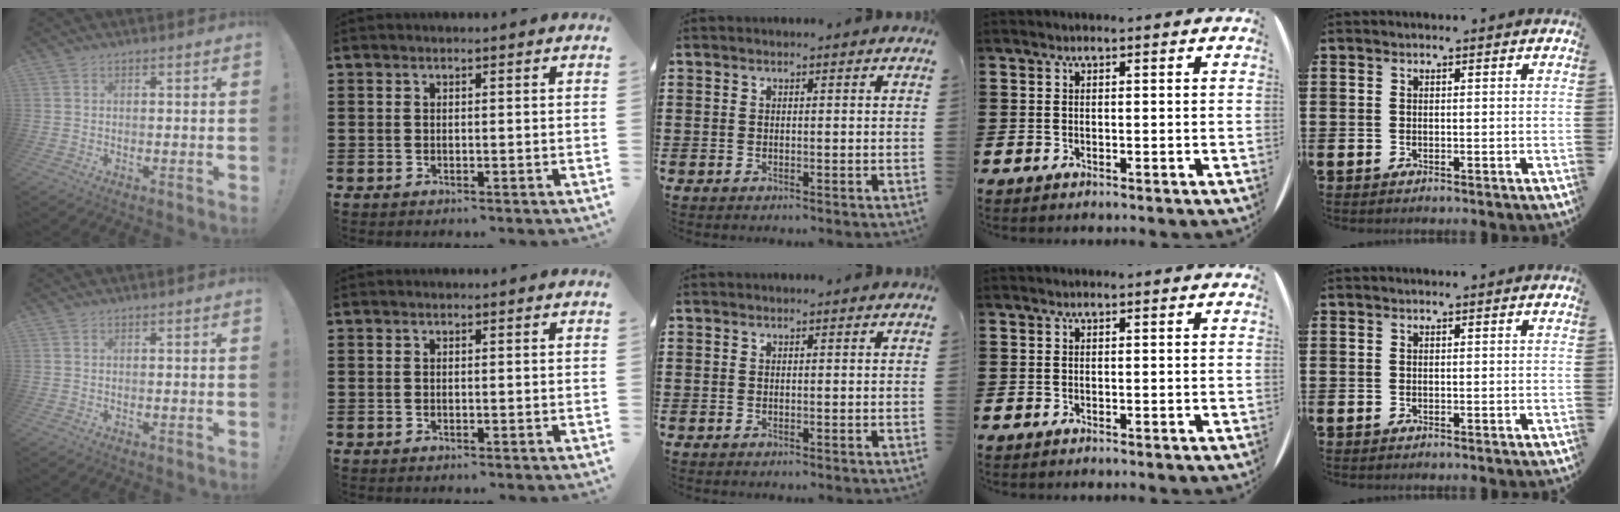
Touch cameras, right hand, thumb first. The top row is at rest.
{}